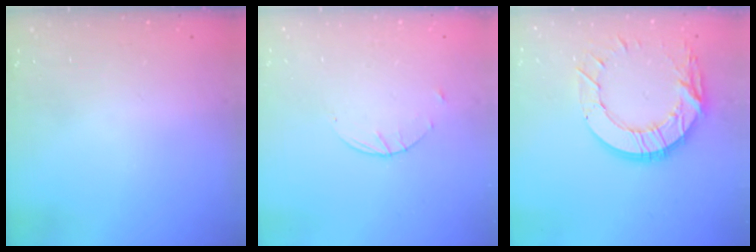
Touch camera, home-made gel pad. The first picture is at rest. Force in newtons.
{"total": 1.7, "press": 1.7, "slide": 0.3}
{"total": 15.3, "press": 15.2, "slide": 1.3}